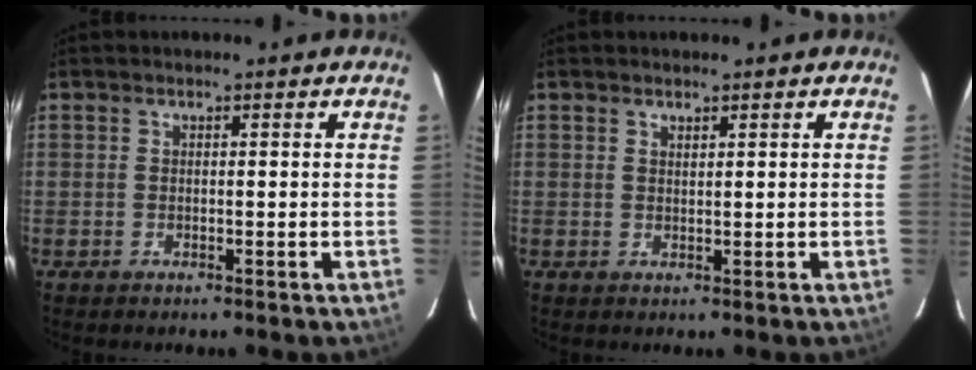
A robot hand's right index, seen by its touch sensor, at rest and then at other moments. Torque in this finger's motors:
{"motor_torque": [-0.20, 0.46, -0.07, 0.00]}